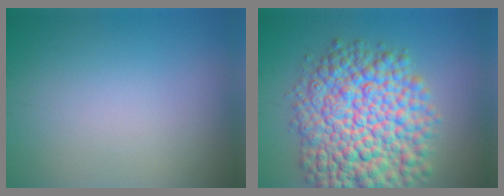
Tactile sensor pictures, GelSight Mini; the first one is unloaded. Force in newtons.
{"total": 12.4, "press": 12.4, "slide": 0.3}